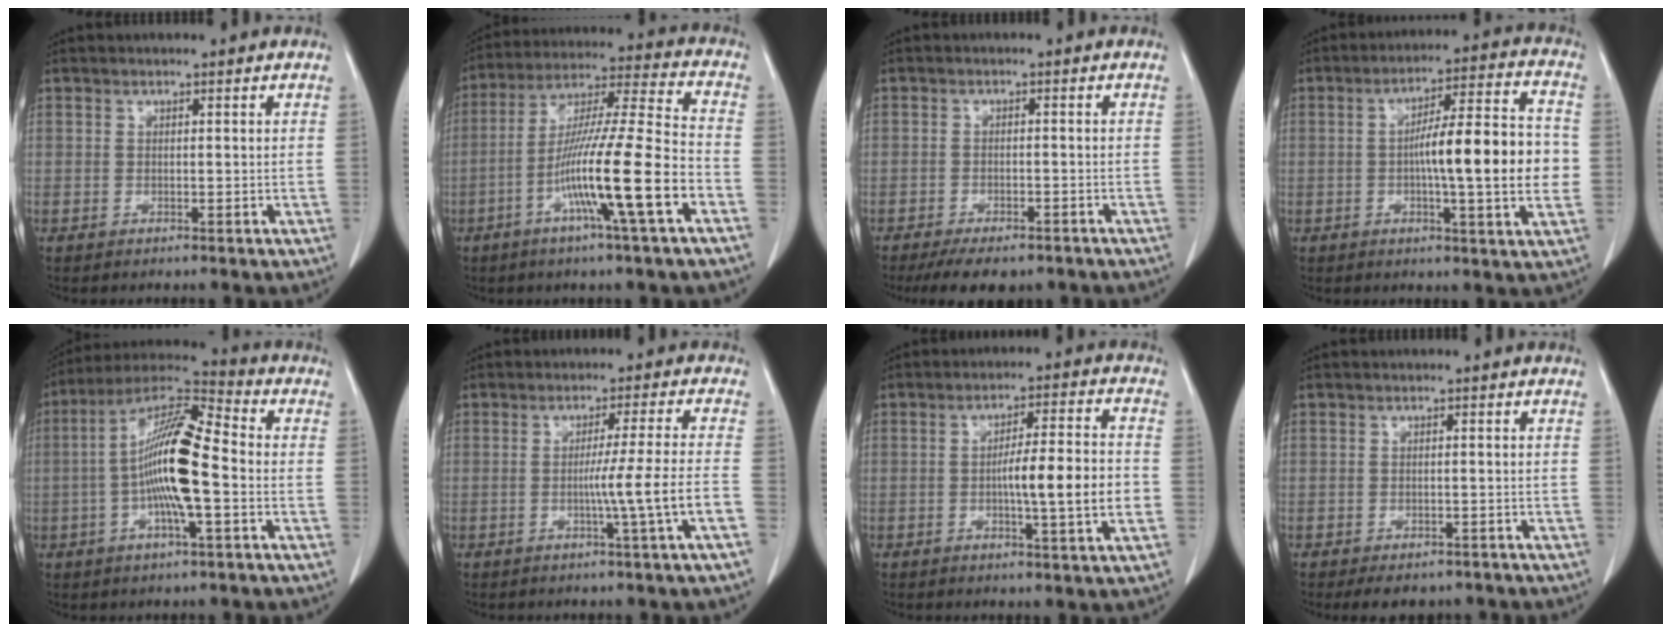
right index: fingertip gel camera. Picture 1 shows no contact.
{"total": 17.3, "force": [-6.4, -0.6, 16.1], "torque": [-0.292, -0.008, -0.117]}
{"total": 8.1, "force": [-6.3, 3.3, 3.8], "torque": [-0.041, -0.002, -0.086]}
{"total": 14.9, "force": [-1.2, 1.5, 14.7], "torque": [-0.222, 0.015, -0.021]}
{"total": 14.5, "force": [-1.8, 2.4, 14.1], "torque": [-0.271, 0.014, -0.038]}
{"total": 7.4, "force": [-2.3, -2.2, 6.7], "torque": [-0.100, -0.008, -0.037]}
{"total": 10.0, "force": [-1.7, 0.2, 9.8], "torque": [-0.154, 0.005, -0.029]}
{"total": 5.9, "force": [-4.7, 3.0, 1.9], "torque": [-0.012, 0.006, -0.057]}